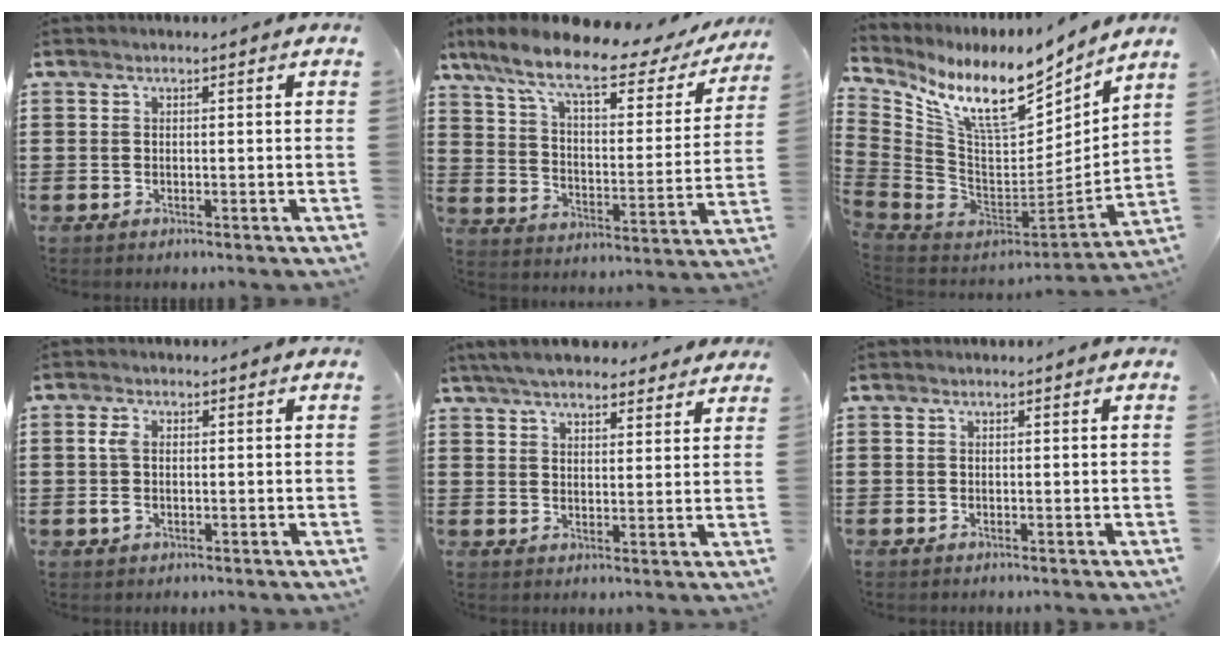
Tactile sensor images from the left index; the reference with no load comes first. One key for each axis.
{"total": 11.0, "fx": 8.2, "fy": 2.1, "fz": 7.1, "tx": -0.167, "ty": -0.035, "tz": 0.135}
{"total": 13.2, "fx": 8.9, "fy": 4.2, "fz": 8.8, "tx": -0.180, "ty": -0.069, "tz": 0.151}
{"total": 2.9, "fx": -0.1, "fy": 1.7, "fz": 2.3, "tx": -0.063, "ty": 0.000, "tz": -0.007}
{"total": 5.7, "fx": 5.2, "fy": 1.2, "fz": 2.0, "tx": -0.055, "ty": -0.008, "tz": 0.097}
{"total": 0.0}